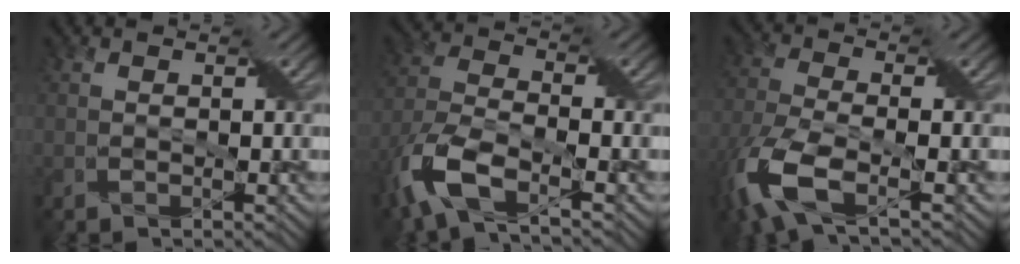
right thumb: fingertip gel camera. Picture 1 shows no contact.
{"total": 9.7, "force": [-5.6, 3.4, 7.1], "torque": [-0.166, -0.013, -0.124]}
{"total": 10.0, "force": [-5.0, 3.5, 8.0], "torque": [-0.193, -0.019, -0.106]}